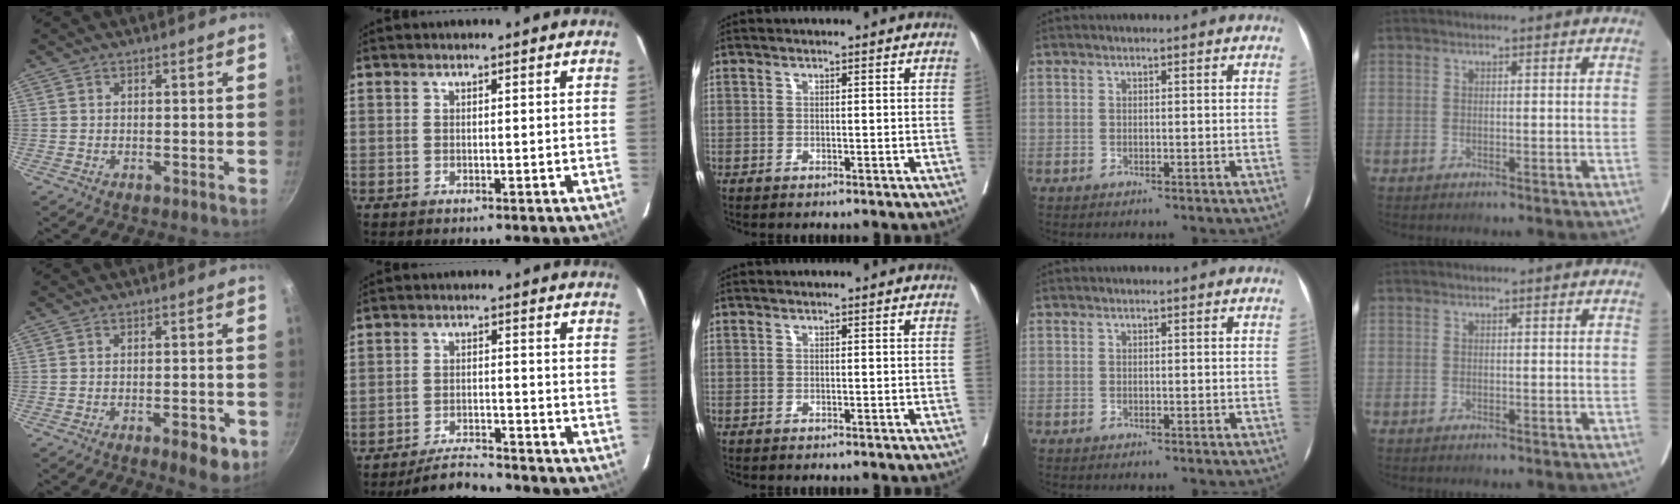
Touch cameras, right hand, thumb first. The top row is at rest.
{"thumb": {"total": 5.8, "force": [-2.6, 1.9, 4.8], "torque": [-0.056, 0.002, -0.032]}, "index": {"total": 5.3, "force": [-5.3, 0.5, 0.8], "torque": [-0.015, -0.009, -0.089]}}